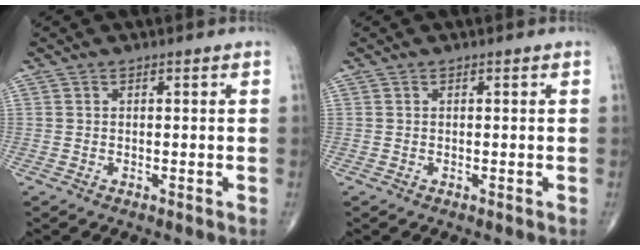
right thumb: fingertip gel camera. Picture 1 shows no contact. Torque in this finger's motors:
{"motor_torque": [0.10, 0.12, -0.09, -0.08, 0.00]}